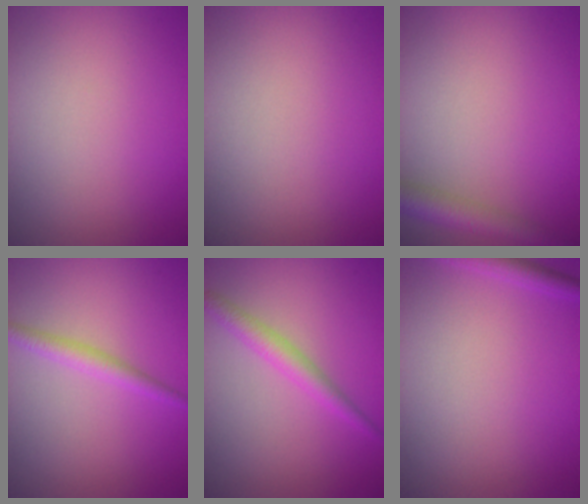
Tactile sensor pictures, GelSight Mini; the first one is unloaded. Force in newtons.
{"total": 0.0}
{"total": 3.3, "press": 3.3, "slide": 0.1}
{"total": 1.9, "press": 1.9, "slide": 0.1}
{"total": 2.2, "press": 2.2, "slide": 0.0}
{"total": 1.9, "press": 1.9, "slide": 0.1}